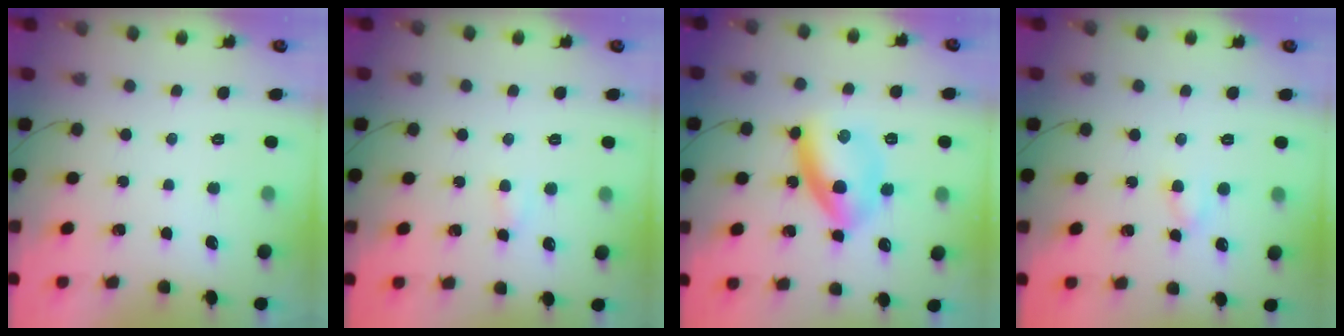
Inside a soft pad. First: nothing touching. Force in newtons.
{"total": 2.6, "press": 2.5, "slide": 0.8}
{"total": 11.7, "press": 11.7, "slide": 0.4}
{"total": 3.3, "press": 3.0, "slide": 1.2}